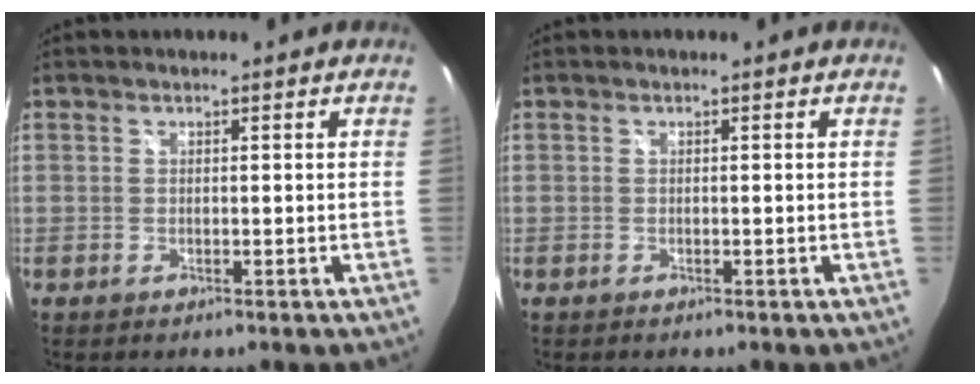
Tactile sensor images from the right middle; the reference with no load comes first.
{"total": 0.0}